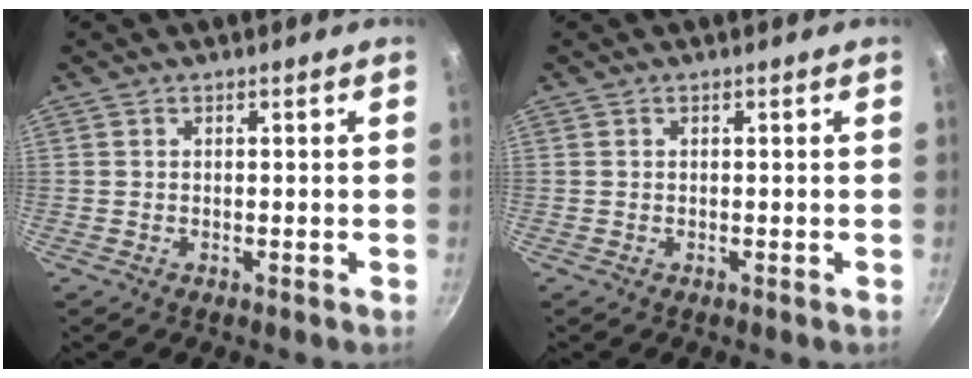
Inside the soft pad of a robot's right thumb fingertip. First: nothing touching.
{"total": 0.0}